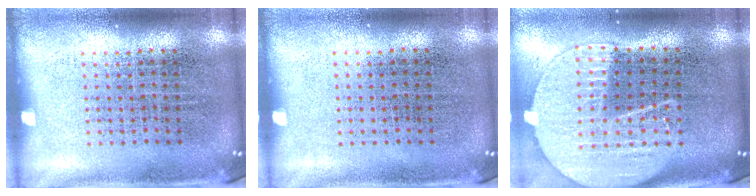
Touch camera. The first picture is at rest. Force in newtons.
{"total": 0.0}
{"total": 2.0, "press": 1.8, "slide": 1.0}